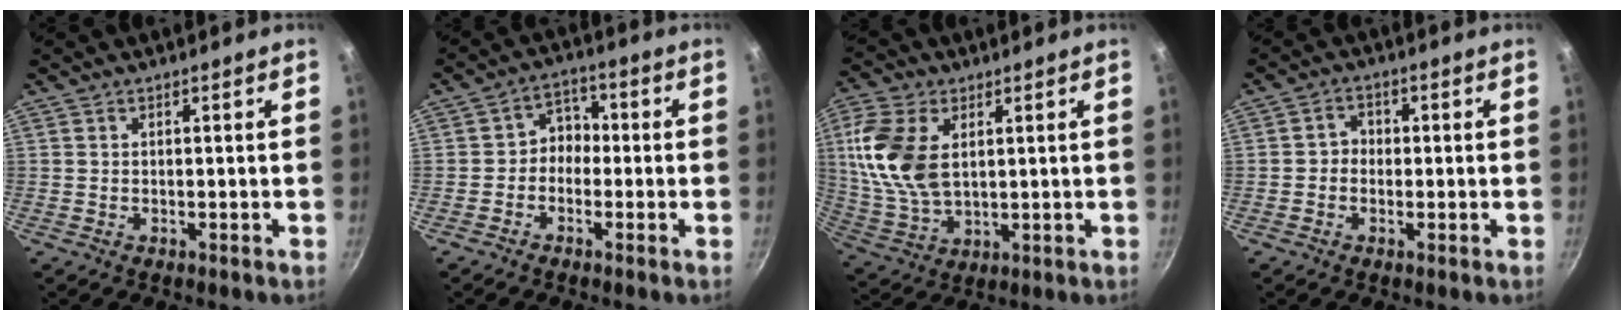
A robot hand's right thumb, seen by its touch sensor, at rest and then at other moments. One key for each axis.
{"total": 4.3, "fx": -1.2, "fy": 3.6, "fz": 2.0, "tx": -0.001, "ty": 0.024, "tz": -0.034}
{"total": 13.7, "fx": 3.2, "fy": 8.3, "fz": 10.4, "tx": -0.206, "ty": -0.009, "tz": 0.069}
{"total": 3.1, "fx": -0.5, "fy": 2.8, "fz": 1.4, "tx": -0.005, "ty": 0.012, "tz": -0.015}